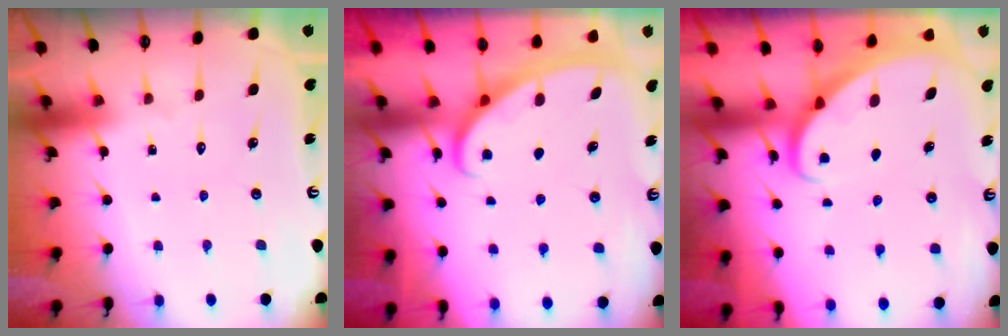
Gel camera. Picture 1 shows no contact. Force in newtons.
{"total": 2.8, "press": 2.8, "slide": 0.4}
{"total": 2.2, "press": 2.2, "slide": 0.2}